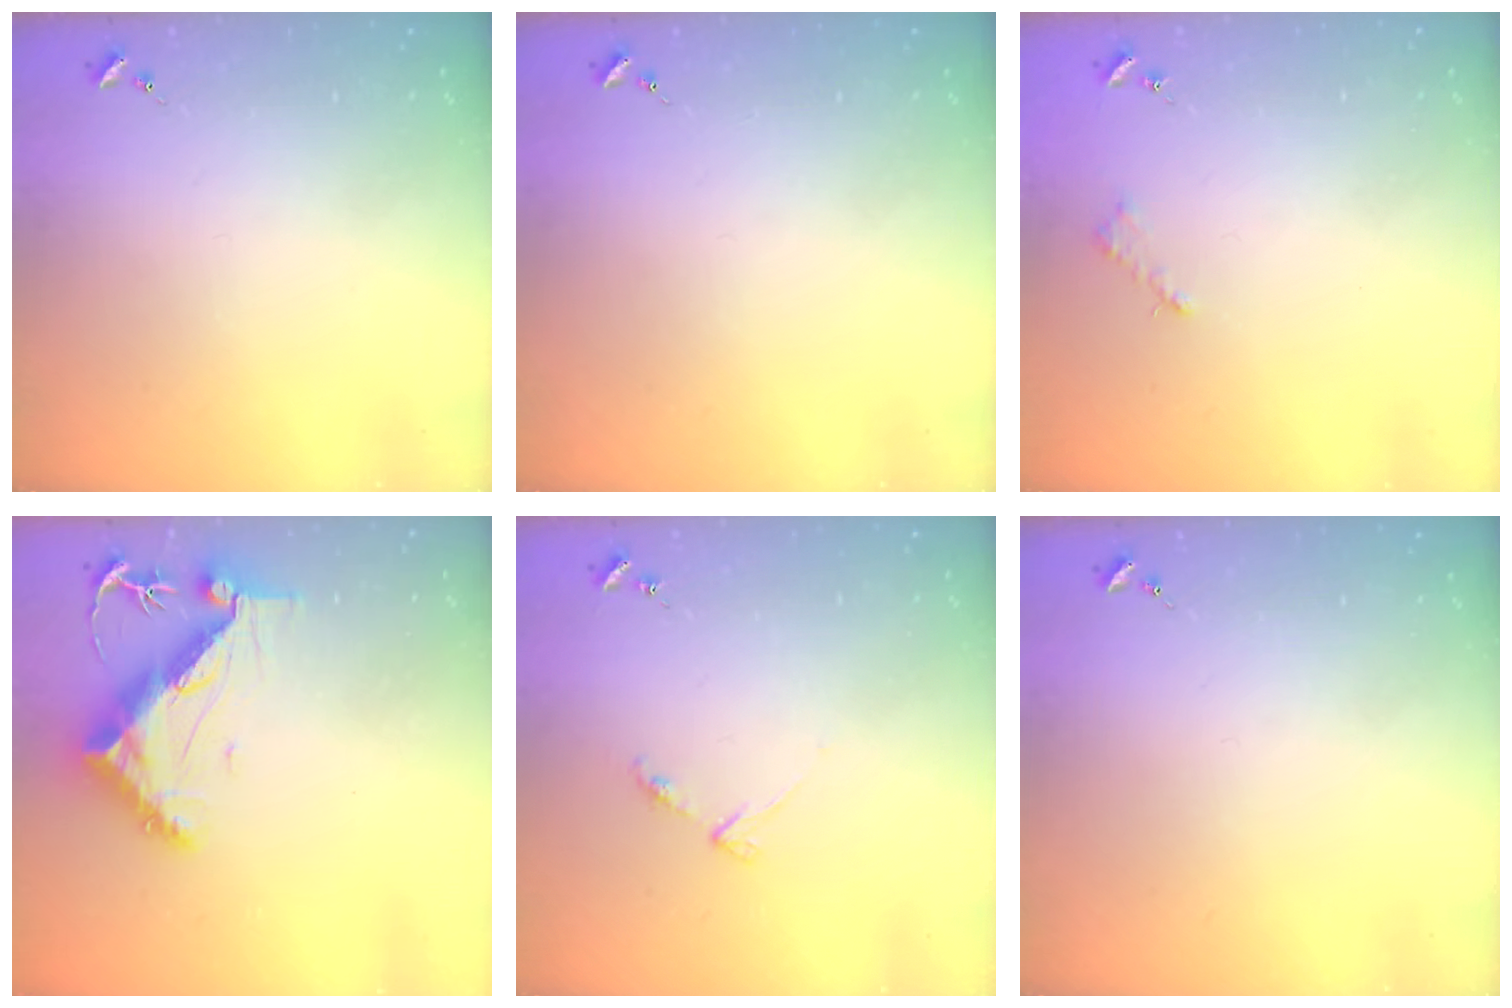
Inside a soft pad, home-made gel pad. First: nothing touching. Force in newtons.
{"total": 0.0}
{"total": 2.6, "press": 2.5, "slide": 0.3}
{"total": 12.8, "press": 12.8, "slide": 1.2}
{"total": 4.0, "press": 4.0, "slide": 0.6}
{"total": 0.0}